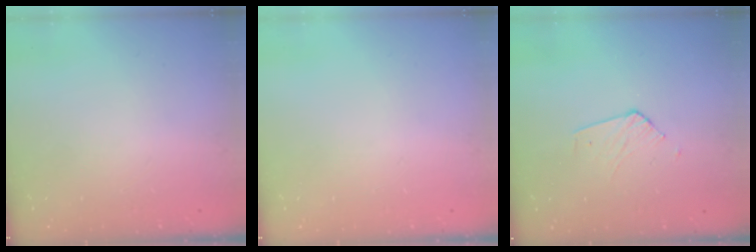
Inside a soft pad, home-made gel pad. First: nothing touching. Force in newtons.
{"total": 0.0}
{"total": 2.9, "press": 2.9, "slide": 0.2}